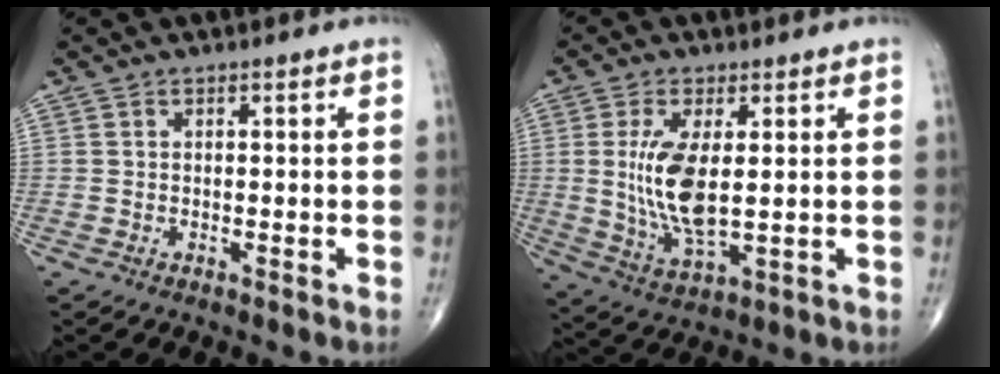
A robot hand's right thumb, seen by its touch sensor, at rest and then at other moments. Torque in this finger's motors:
{"motor_torque": [0.09, 1.72, 1.23, -0.23, 0.49]}